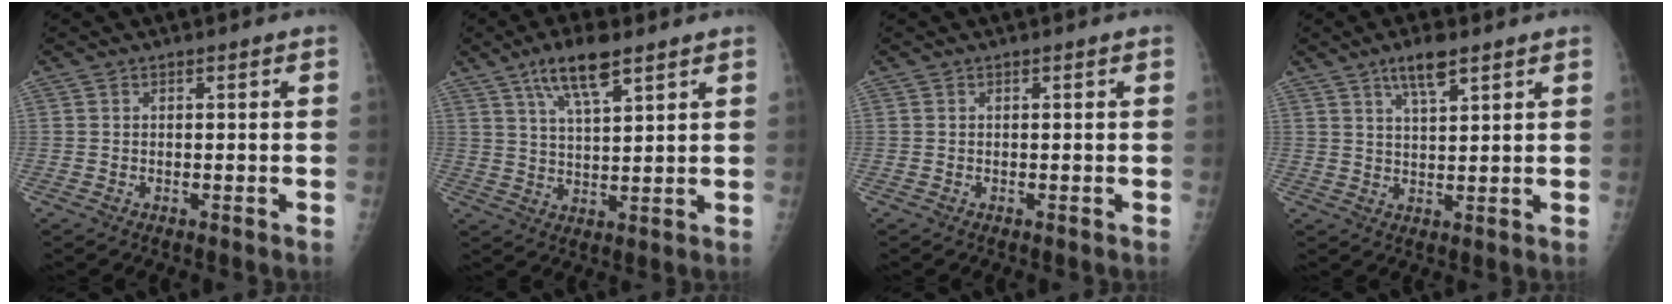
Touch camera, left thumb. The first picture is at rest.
{"total": 9.1, "force": [5.7, 2.8, 6.6], "torque": [-0.107, -0.018, 0.106]}
{"total": 0.0}
{"total": 5.8, "force": [3.8, 1.7, 4.0], "torque": [-0.058, -0.016, 0.068]}